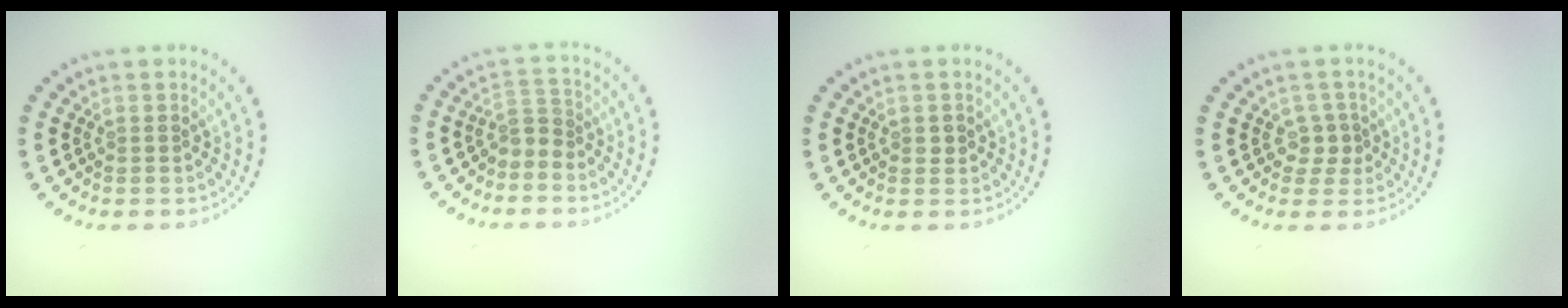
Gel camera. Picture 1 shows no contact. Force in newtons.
{"total": 1.9, "press": 1.2, "slide": 1.5}
{"total": 0.7, "press": 0.7, "slide": 0.0}
{"total": 1.6, "press": 1.2, "slide": 1.0}